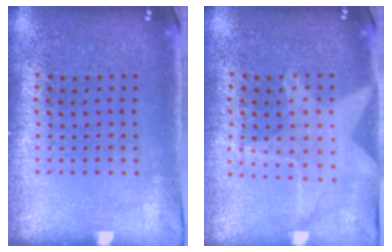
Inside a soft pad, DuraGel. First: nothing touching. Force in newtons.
{"total": 1.2, "press": 1.2, "slide": 0.2}